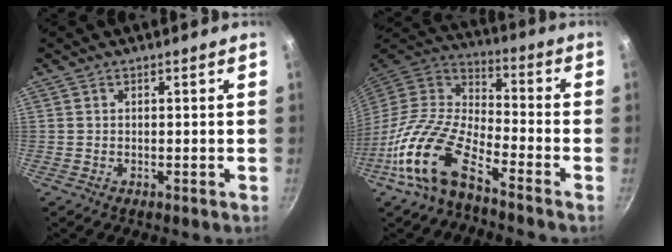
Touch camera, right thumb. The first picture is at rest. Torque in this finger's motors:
{"motor_torque": [1.24, -0.01, 1.82, -0.95, 0.67]}